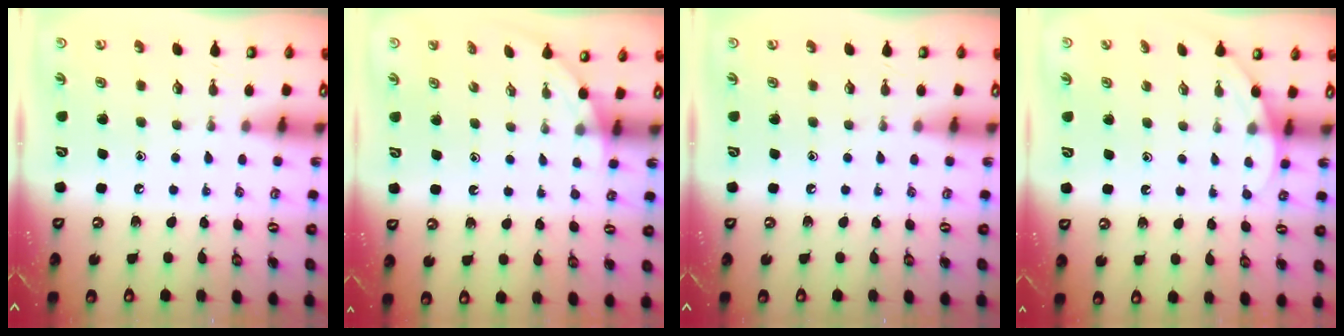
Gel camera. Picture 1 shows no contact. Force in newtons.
{"total": 0.9, "press": 0.9, "slide": 0.2}
{"total": 0.0}
{"total": 2.6, "press": 2.6, "slide": 0.2}